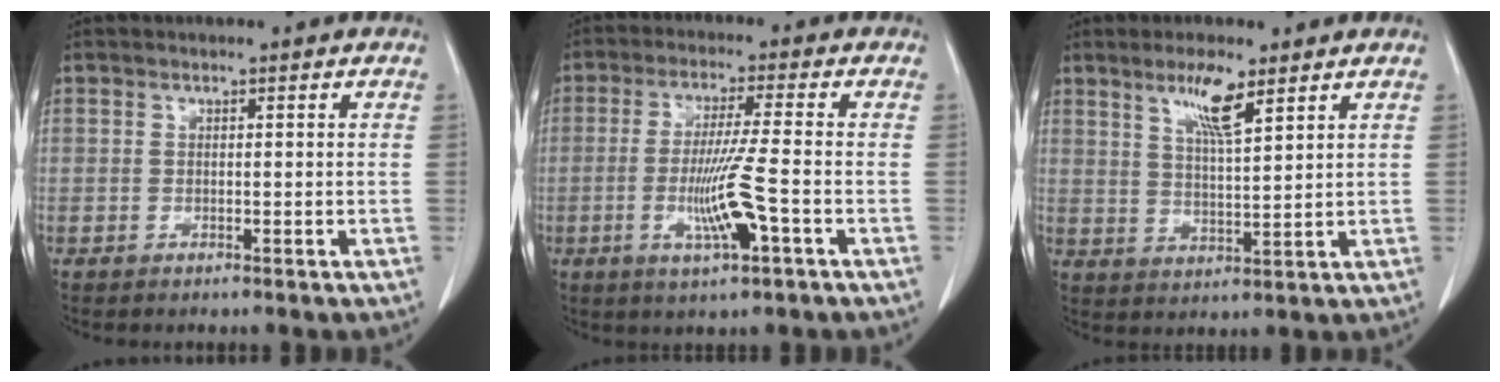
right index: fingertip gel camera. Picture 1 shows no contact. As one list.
[{"total": 8.7, "force": [-2.7, -0.3, 8.3], "torque": [-0.159, -0.012, -0.048]}, {"total": 6.4, "force": [4.0, 0.7, 5.0], "torque": [-0.095, -0.003, 0.073]}]